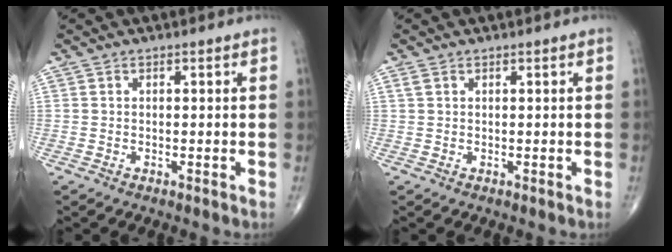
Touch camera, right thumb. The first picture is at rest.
{"total": 0.8, "force": [0.5, 0.4, 0.5], "torque": [-0.014, 0.011, 0.013]}